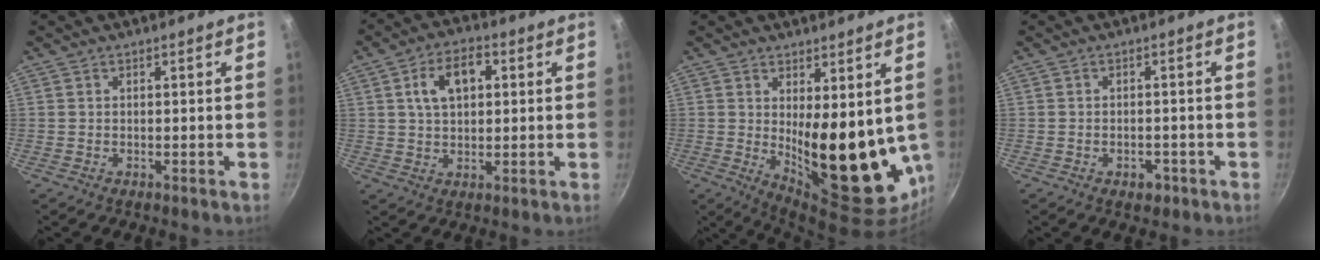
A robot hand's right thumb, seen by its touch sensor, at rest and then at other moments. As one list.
[{"total": 8.8, "force": [2.3, 5.5, 6.5], "torque": [-0.087, 0.010, 0.035]}, {"total": 17.1, "force": [1.8, 6.7, 15.6], "torque": [-0.191, -0.047, 0.048]}, {"total": 2.9, "force": [-1.6, 1.8, 1.6], "torque": [-0.015, 0.012, -0.015]}]